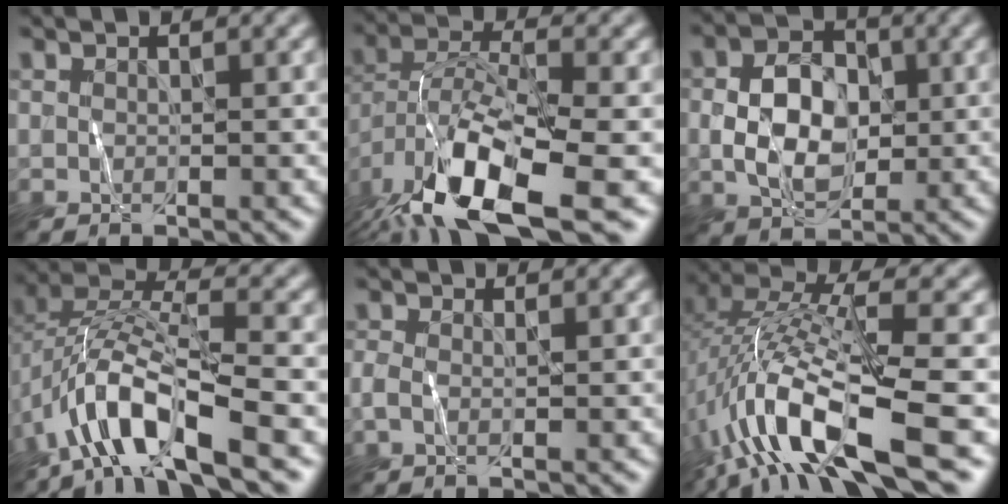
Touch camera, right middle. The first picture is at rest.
{"total": 12.6, "force": [-7.6, 4.1, 9.2], "torque": [-0.179, -0.014, -0.140]}
{"total": 5.0, "force": [-0.2, 3.5, 3.5], "torque": [-0.071, 0.001, -0.003]}
{"total": 8.9, "force": [-4.8, 2.7, 7.0], "torque": [-0.138, 0.011, -0.095]}
{"total": 0.6, "force": [-0.3, 0.2, 0.5], "torque": [-0.021, 0.000, -0.007]}
{"total": 12.0, "force": [-4.9, 3.1, 10.5], "torque": [-0.226, 0.010, -0.084]}